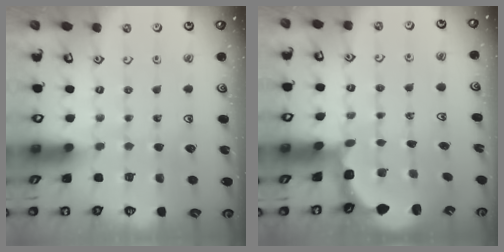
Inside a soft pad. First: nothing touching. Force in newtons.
{"total": 2.7, "press": 2.3, "slide": 1.4}